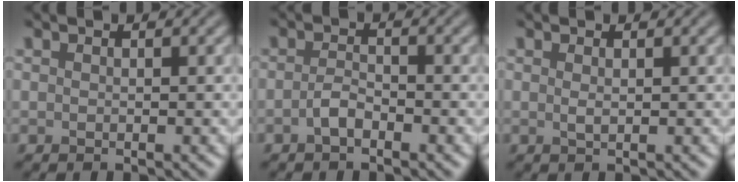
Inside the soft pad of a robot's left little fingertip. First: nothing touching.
{"total": 1.6, "force": [-0.9, 0.6, 1.2], "torque": [-0.027, 0.002, -0.021]}
{"total": 0.7, "force": [0.2, 0.2, 0.6], "torque": [-0.013, 0.000, 0.004]}